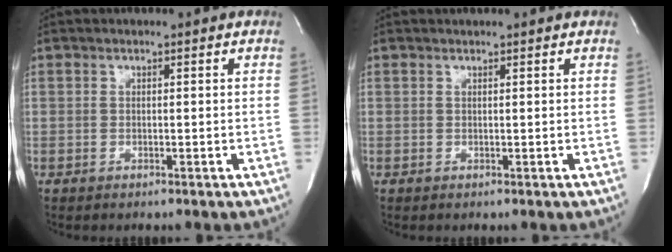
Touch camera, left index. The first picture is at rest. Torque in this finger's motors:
{"motor_torque": [0.08, 0.01, -0.02, -0.01]}